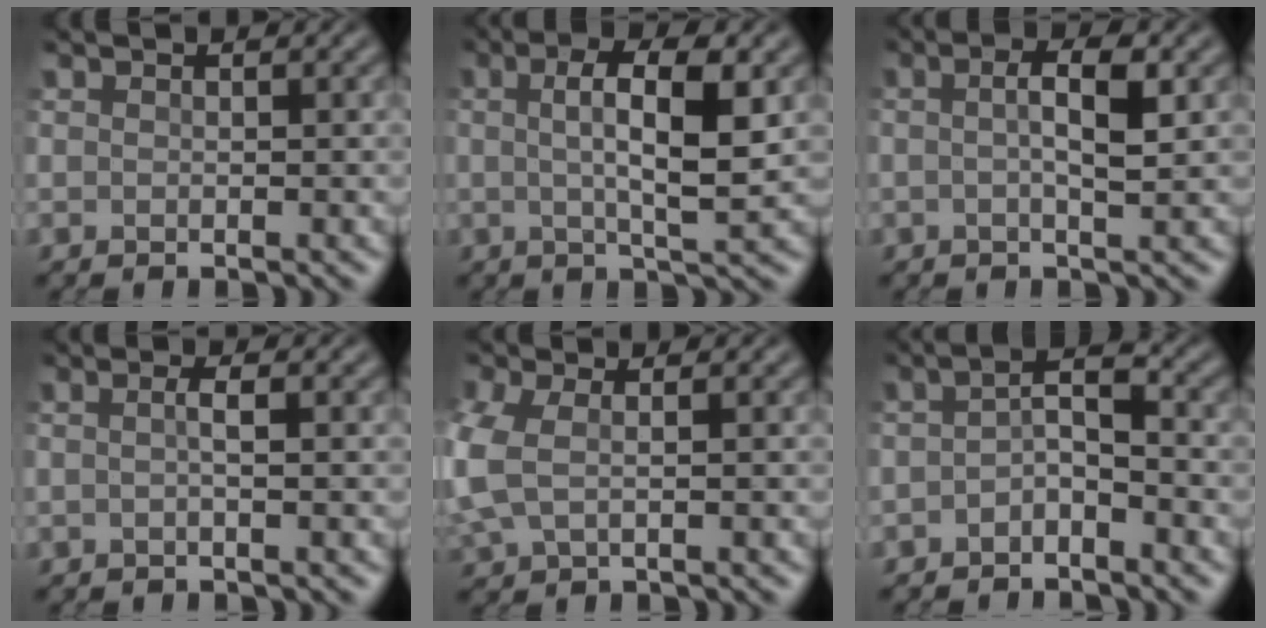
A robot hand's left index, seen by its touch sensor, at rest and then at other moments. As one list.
[{"total": 6.1, "force": [0.6, 1.5, 5.9], "torque": [-0.093, 0.004, 0.007]}, {"total": 3.4, "force": [0.3, 0.7, 3.3], "torque": [-0.061, 0.005, 0.000]}, {"total": 1.3, "force": [-0.4, 0.2, 1.3], "torque": [-0.025, 0.004, -0.011]}, {"total": 3.7, "force": [-0.4, 2.1, 3.1], "torque": [-0.096, -0.001, -0.011]}, {"total": 2.5, "force": [-1.6, 0.8, 1.8], "torque": [-0.036, 0.009, -0.037]}]